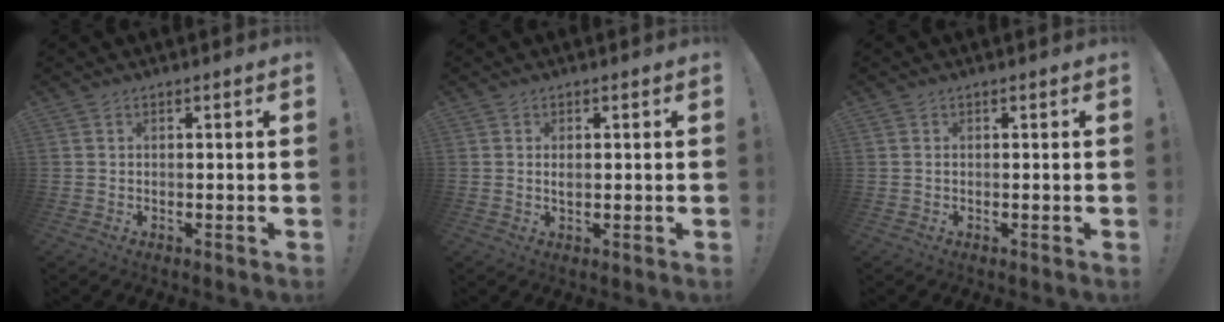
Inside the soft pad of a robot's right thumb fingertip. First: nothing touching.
{"total": 1.4, "force": [0.3, 0.8, 1.1], "torque": [-0.017, 0.001, 0.003]}
{"total": 0.0}